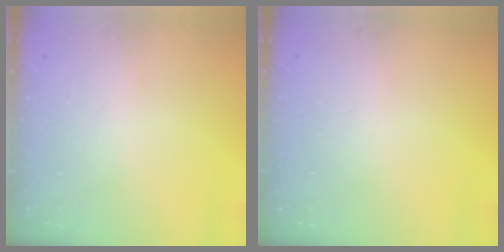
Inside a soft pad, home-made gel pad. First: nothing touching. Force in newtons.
{"total": 0.0}